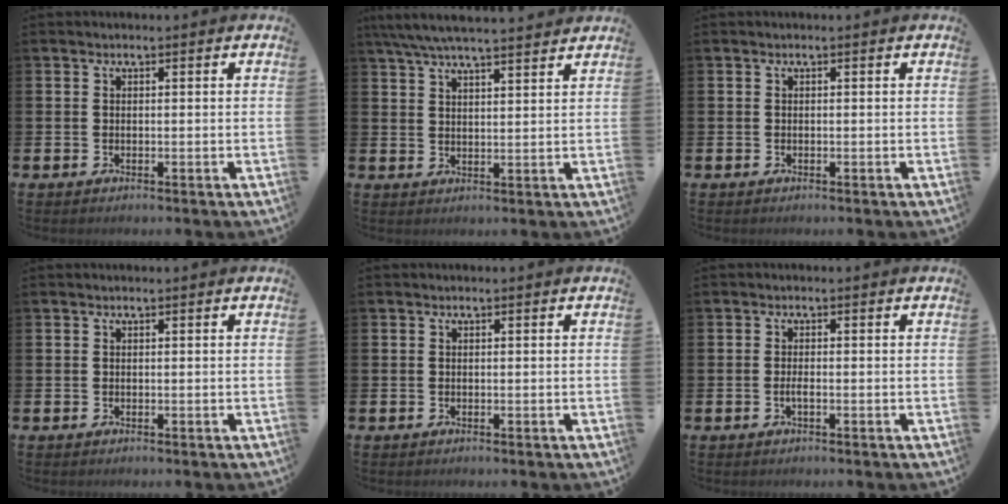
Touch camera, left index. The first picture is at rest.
{"total": 6.1, "force": [5.7, 0.4, 2.1], "torque": [-0.061, -0.018, 0.106]}
{"total": 0.0}
{"total": 0.0}
{"total": 0.0}
{"total": 1.1, "force": [-0.4, 0.3, 1.0], "torque": [-0.027, 0.003, -0.006]}